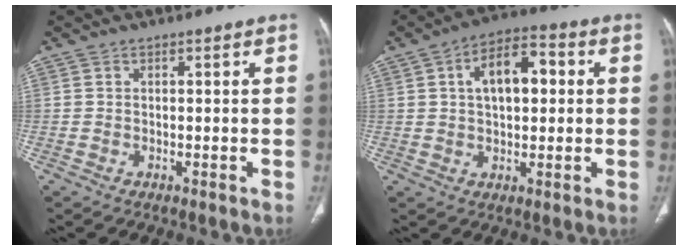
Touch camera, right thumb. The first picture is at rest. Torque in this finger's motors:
{"motor_torque": [-0.45, 0.93, -0.08, 0.19, 0.23]}